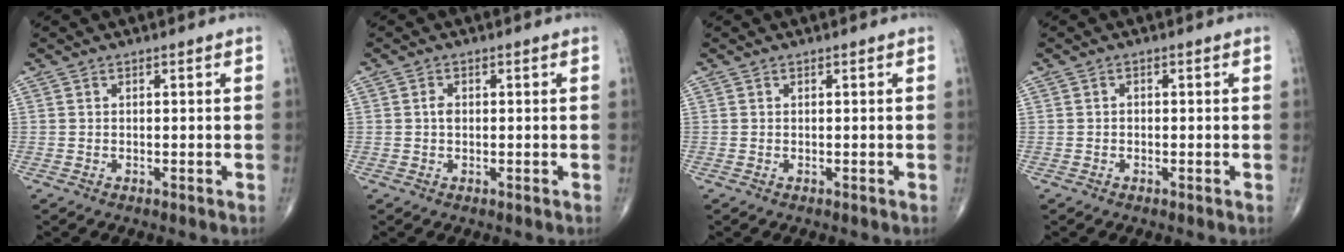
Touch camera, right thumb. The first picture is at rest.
{"total": 1.4, "force": [0.0, 1.0, 1.0], "torque": [-0.014, 0.003, -0.001]}
{"total": 0.0}
{"total": 0.6, "force": [-0.2, 0.5, 0.3], "torque": [0.000, 0.002, -0.007]}